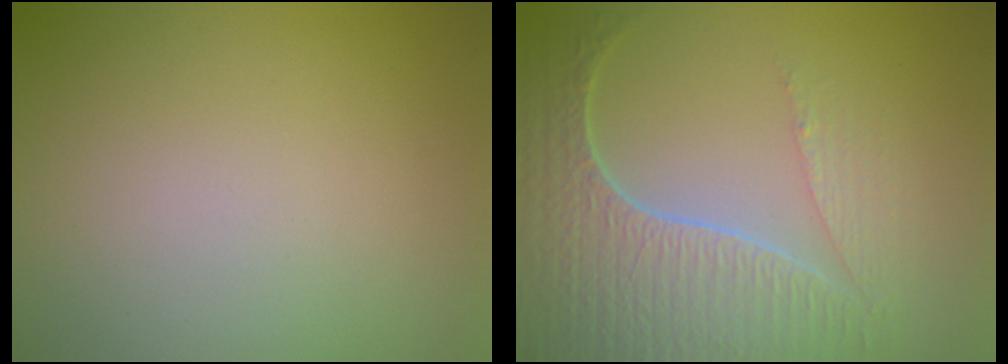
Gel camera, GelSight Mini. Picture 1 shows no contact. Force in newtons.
{"total": 6.8, "press": 5.2, "slide": 4.3}